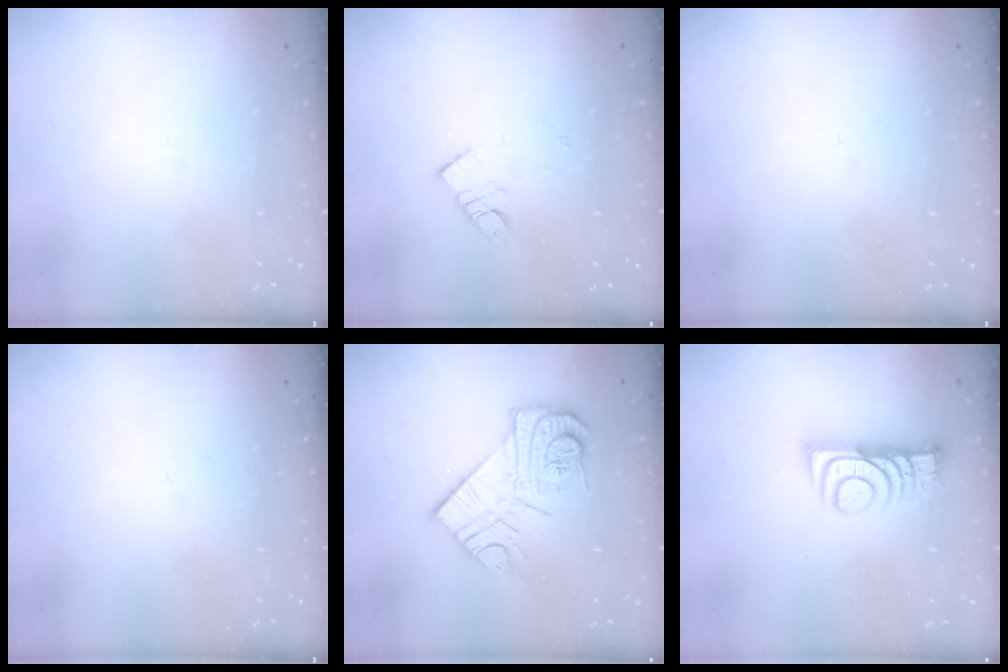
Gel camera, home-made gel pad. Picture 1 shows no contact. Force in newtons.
{"total": 7.1, "press": 7.1, "slide": 0.2}
{"total": 0.0}
{"total": 0.0}
{"total": 14.1, "press": 14.1, "slide": 1.0}
{"total": 9.3, "press": 9.3, "slide": 0.2}